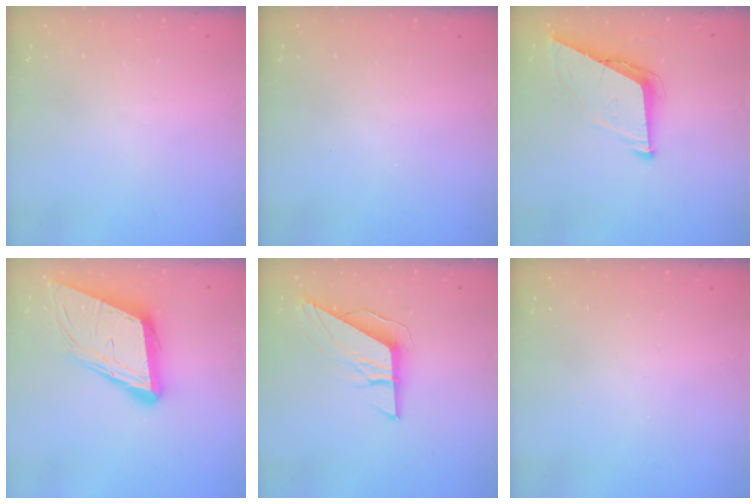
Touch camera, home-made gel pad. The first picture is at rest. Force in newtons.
{"total": 0.0}
{"total": 7.7, "press": 7.7, "slide": 0.3}
{"total": 14.8, "press": 14.1, "slide": 4.2}
{"total": 9.2, "press": 9.2, "slide": 0.6}
{"total": 0.0}